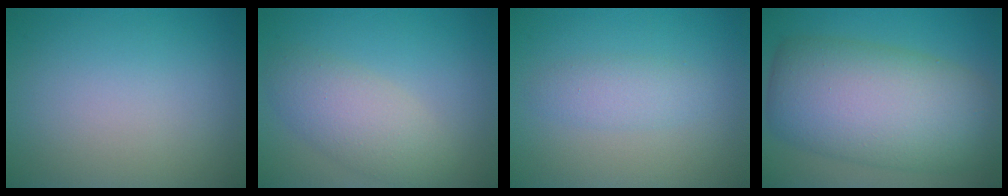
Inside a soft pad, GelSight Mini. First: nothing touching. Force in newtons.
{"total": 4.1, "press": 4.1, "slide": 0.1}
{"total": 1.9, "press": 1.9, "slide": 0.1}
{"total": 11.9, "press": 11.9, "slide": 0.4}